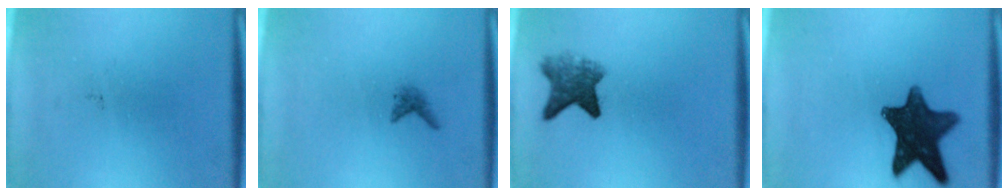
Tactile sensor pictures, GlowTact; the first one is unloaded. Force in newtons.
{"total": 1.0}
{"total": 5.7}
{"total": 12.4}